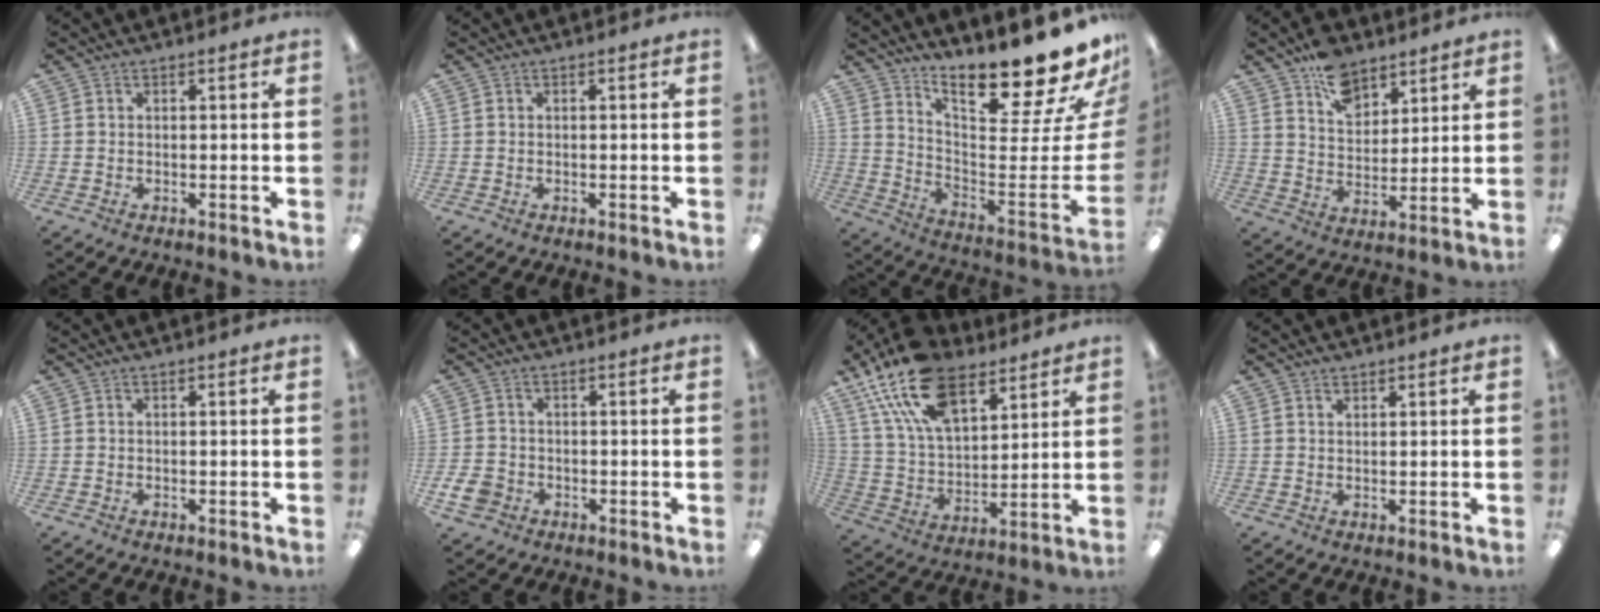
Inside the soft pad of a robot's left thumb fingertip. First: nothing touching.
{"total": 0.0}
{"total": 20.5, "force": [16.9, 3.3, 11.1], "torque": [-0.135, -0.153, 0.267]}
{"total": 10.2, "force": [7.4, 6.1, 3.6], "torque": [-0.052, -0.044, 0.135]}
{"total": 0.0}
{"total": 4.2, "force": [-1.8, 3.5, 1.7], "torque": [-0.044, 0.004, -0.035]}
{"total": 20.6, "force": [12.8, 10.8, 12.1], "torque": [-0.250, -0.049, 0.230]}
{"total": 1.1, "force": [1.1, 0.4, 0.1], "torque": [0.005, -0.004, 0.018]}